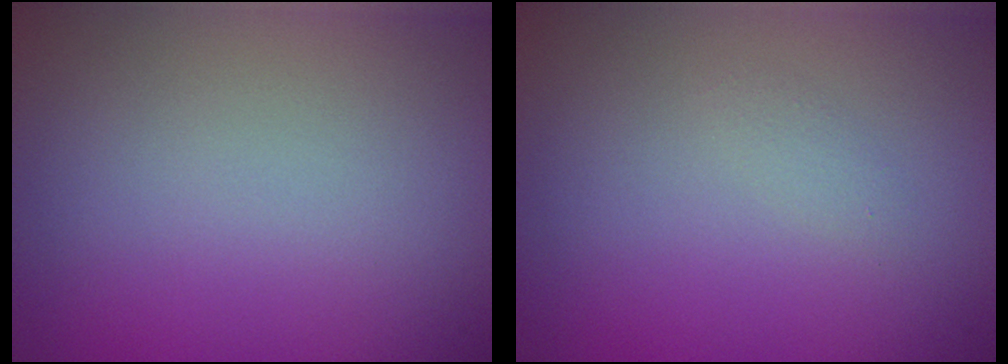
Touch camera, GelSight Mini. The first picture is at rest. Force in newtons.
{"total": 0.6, "press": 0.6, "slide": 0.1}